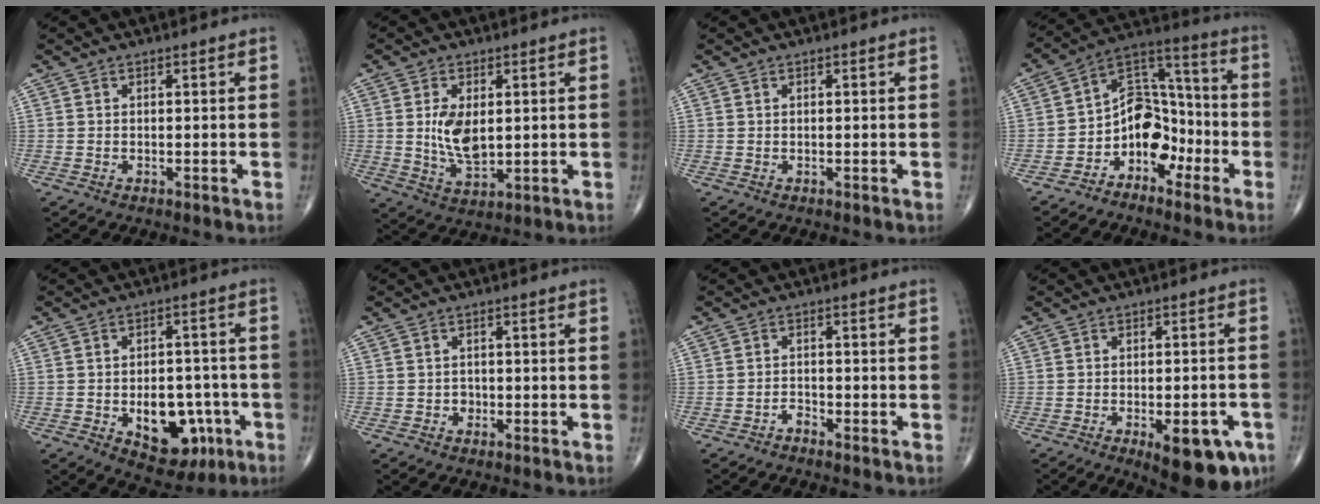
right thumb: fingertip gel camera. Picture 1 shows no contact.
{"total": 8.1, "force": [0.9, 4.5, 6.7], "torque": [-0.119, -0.014, 0.025]}
{"total": 0.0}
{"total": 11.5, "force": [-4.9, 8.2, 6.5], "torque": [-0.062, 0.079, -0.097]}
{"total": 12.8, "force": [-4.3, 7.9, 9.0], "torque": [-0.086, 0.027, -0.044]}
{"total": 1.3, "force": [-0.4, 1.1, 0.4], "torque": [0.001, 0.005, -0.008]}
{"total": 1.3, "force": [-1.2, 0.5, 0.2], "torque": [-0.004, 0.006, -0.024]}
{"total": 12.1, "force": [-5.7, 4.8, 9.6], "torque": [-0.102, 0.012, -0.066]}